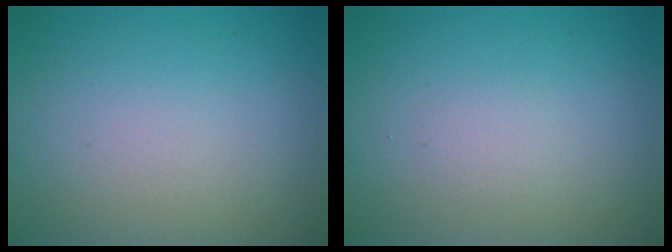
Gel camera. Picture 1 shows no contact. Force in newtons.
{"total": 0.7, "press": 0.7, "slide": 0.1}